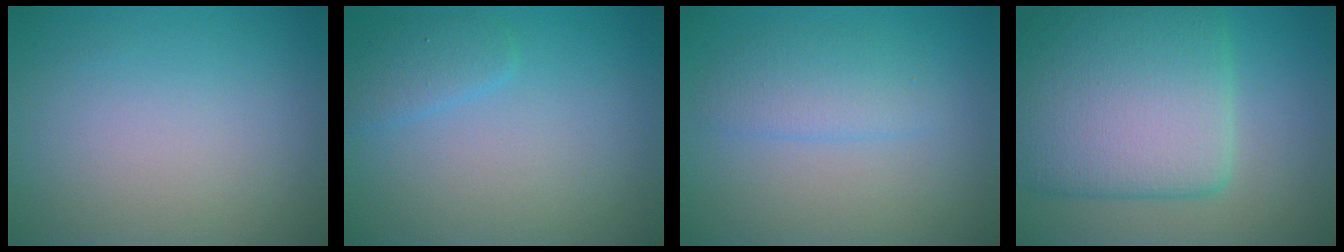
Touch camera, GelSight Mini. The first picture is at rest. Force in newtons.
{"total": 1.8, "press": 1.8, "slide": 0.1}
{"total": 2.4, "press": 2.4, "slide": 0.1}
{"total": 10.0, "press": 10.0, "slide": 0.3}